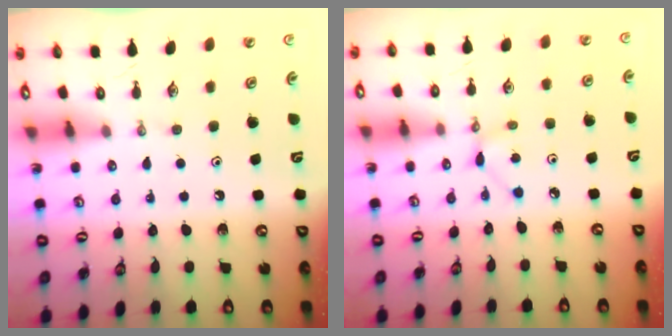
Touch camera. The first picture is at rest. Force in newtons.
{"total": 2.2, "press": 2.2, "slide": 0.1}